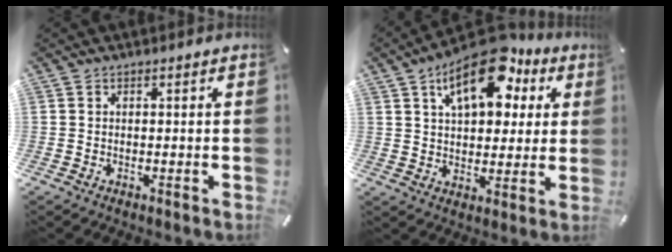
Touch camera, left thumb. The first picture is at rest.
{"total": 16.5, "force": [8.6, 9.0, 10.9], "torque": [-0.166, -0.027, 0.146]}